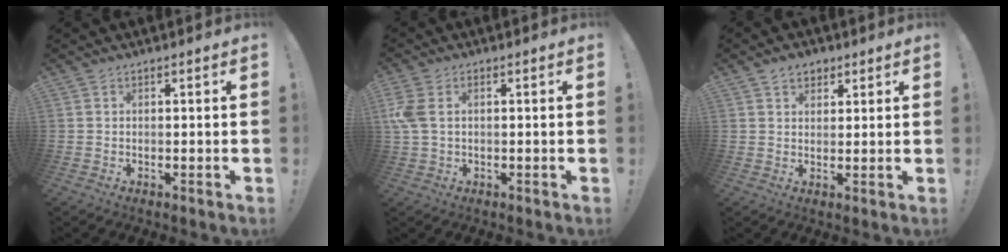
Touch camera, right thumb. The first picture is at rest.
{"total": 5.4, "force": [1.0, 3.5, 4.0], "torque": [-0.100, 0.003, 0.020]}
{"total": 4.6, "force": [2.8, 3.4, 1.3], "torque": [-0.006, -0.012, 0.049]}